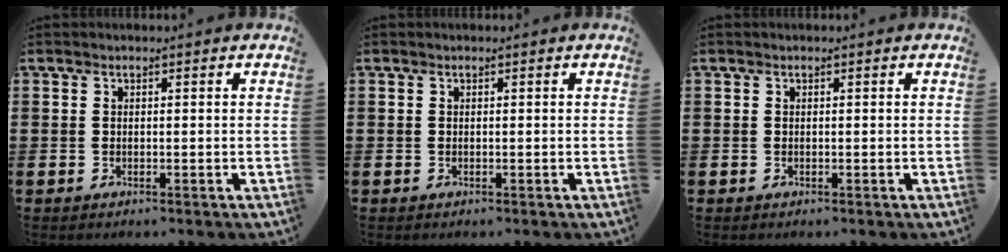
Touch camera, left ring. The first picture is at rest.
{"total": 0.0}
{"total": 0.0}